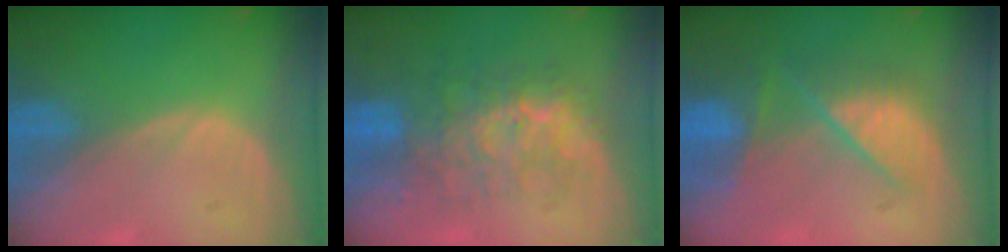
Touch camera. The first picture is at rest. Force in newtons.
{"total": 8.4, "press": 8.1, "slide": 2.2}
{"total": 9.2, "press": 7.9, "slide": 4.7}